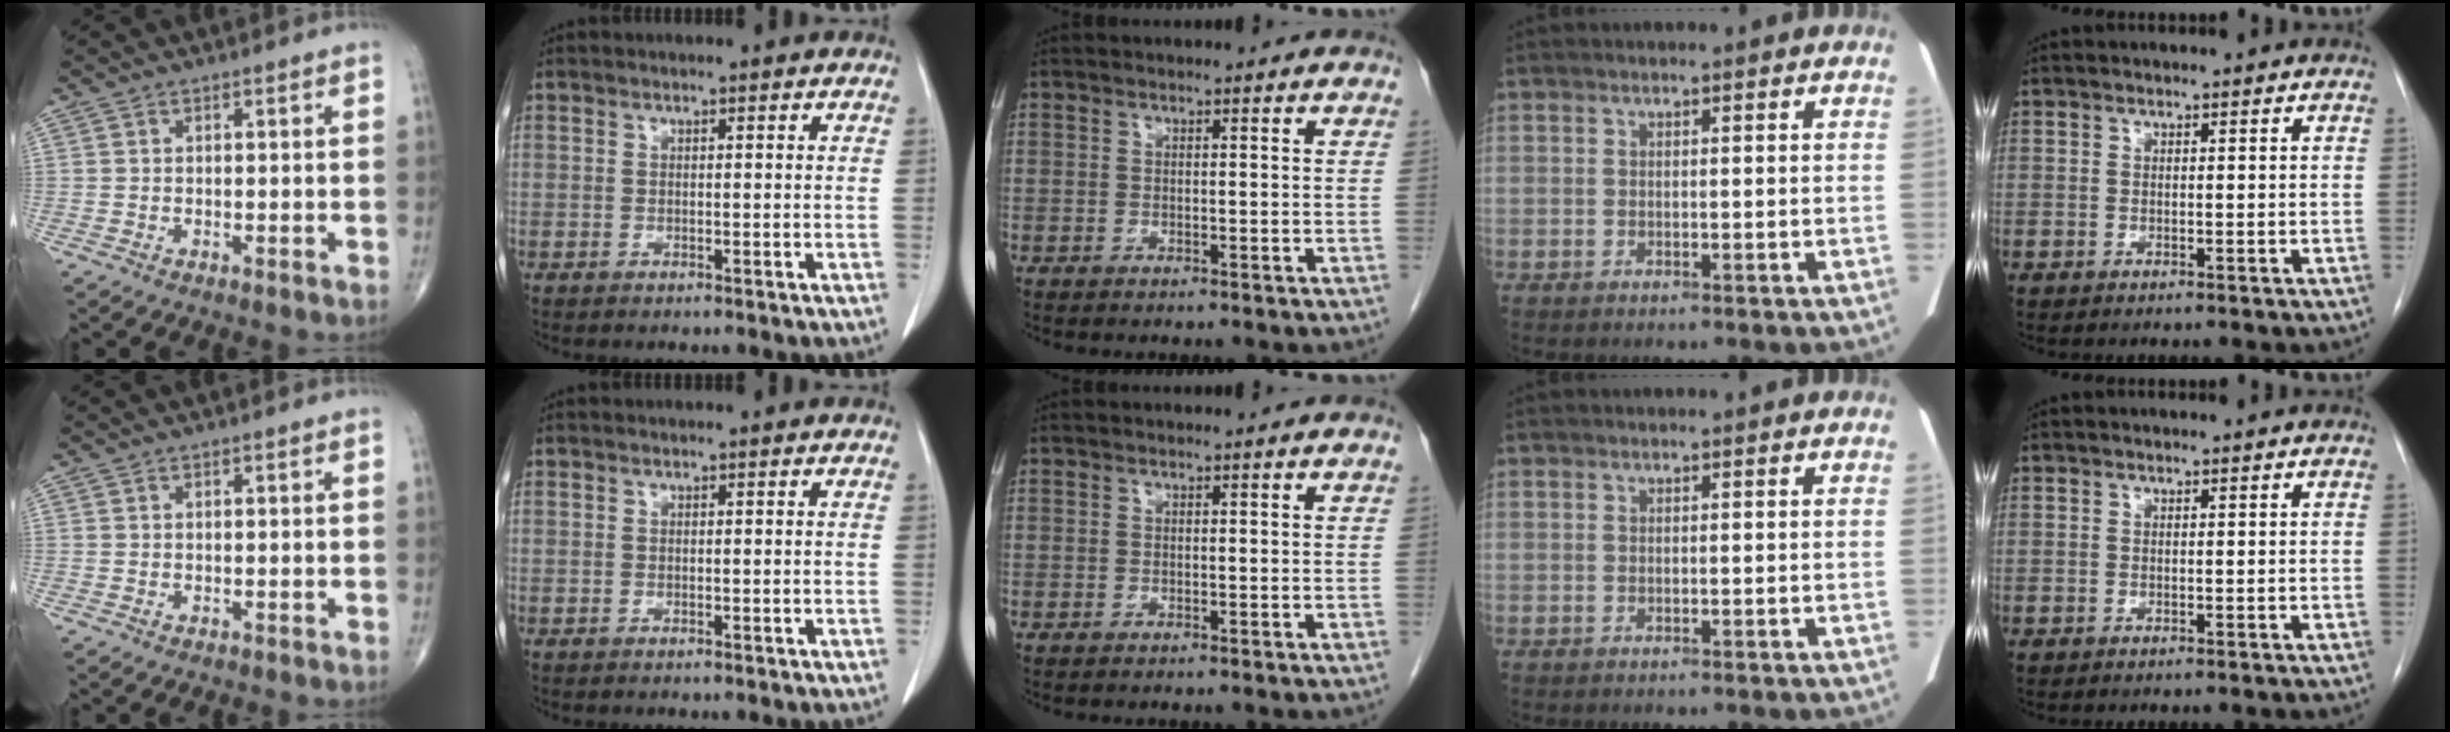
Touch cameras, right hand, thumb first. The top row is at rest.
{}